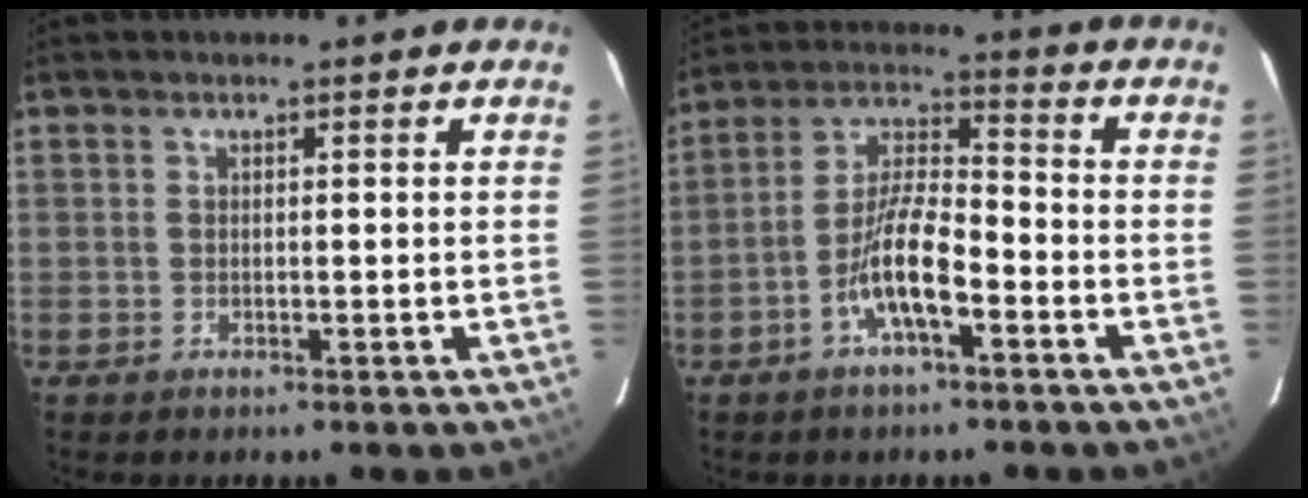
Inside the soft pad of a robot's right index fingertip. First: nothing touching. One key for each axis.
{"total": 9.7, "fx": -4.6, "fy": 2.6, "fz": 8.2, "tx": -0.168, "ty": 0.006, "tz": -0.087}